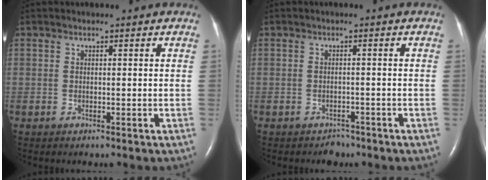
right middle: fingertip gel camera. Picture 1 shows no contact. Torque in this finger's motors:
{"motor_torque": [0.00, -0.01, -0.04, 0.00]}